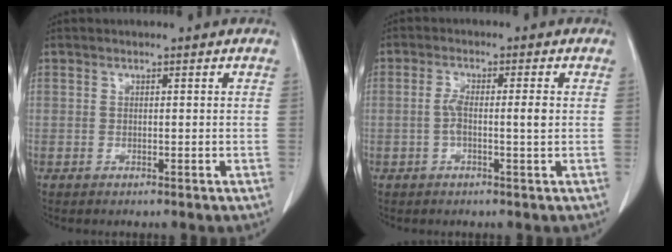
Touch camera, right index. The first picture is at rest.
{"total": 3.8, "force": [-0.3, 0.5, 3.8], "torque": [-0.074, 0.007, -0.004]}